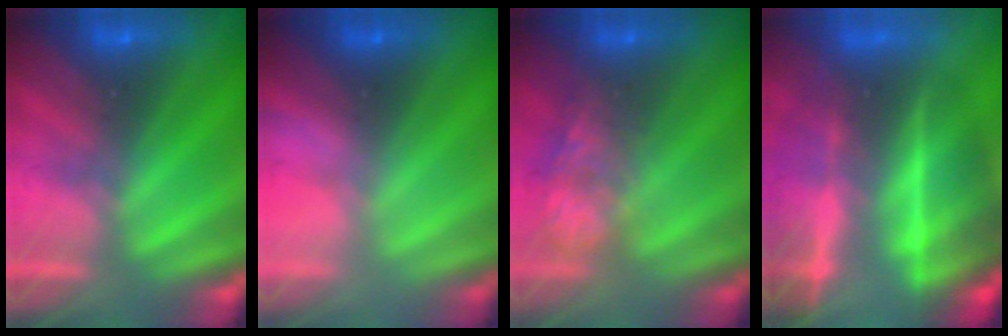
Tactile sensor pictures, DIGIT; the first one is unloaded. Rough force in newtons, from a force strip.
{"total": 2.8}
{"total": 4.8}
{"total": 8.5}